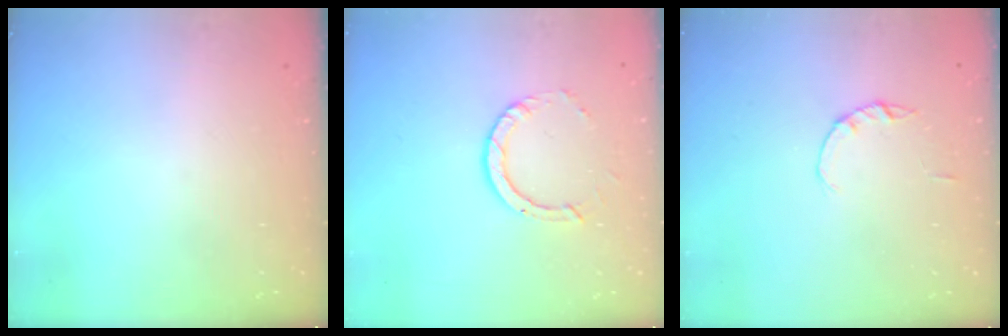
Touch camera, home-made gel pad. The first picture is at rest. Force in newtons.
{"total": 4.7, "press": 4.7, "slide": 0.4}
{"total": 1.0, "press": 1.0, "slide": 0.2}